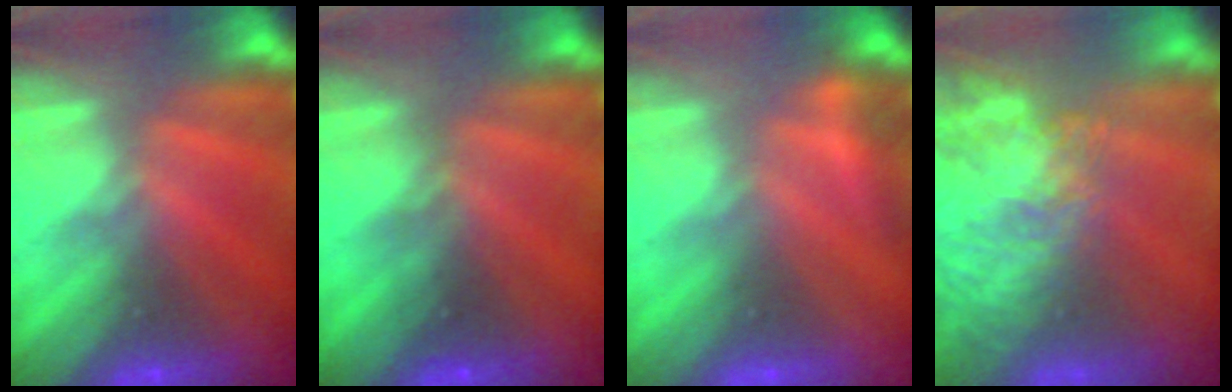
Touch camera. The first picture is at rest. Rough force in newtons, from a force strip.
{"total": 2.3}
{"total": 2.9}
{"total": 10.6}